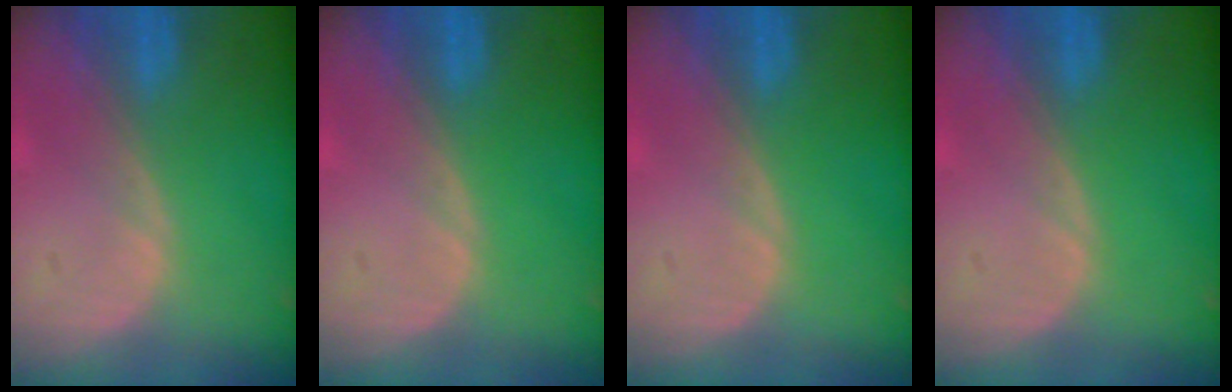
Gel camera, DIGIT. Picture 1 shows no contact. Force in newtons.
{"total": 0.0}
{"total": 0.0}
{"total": 0.0}